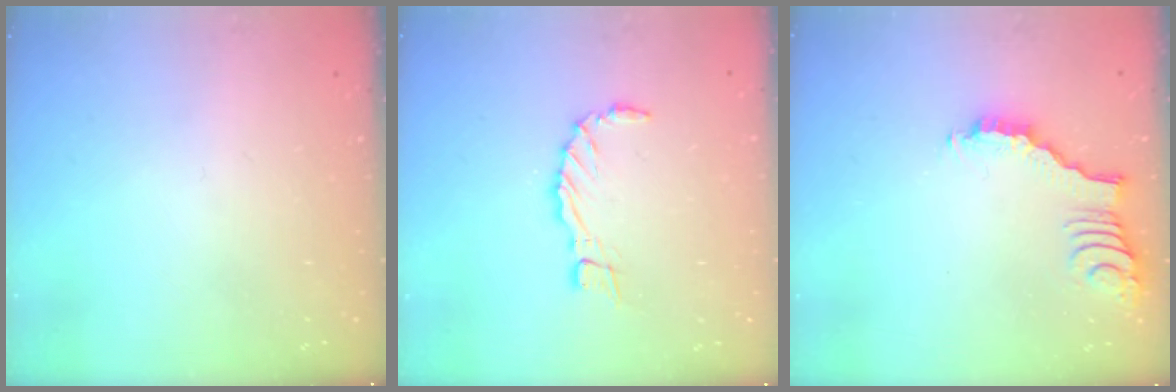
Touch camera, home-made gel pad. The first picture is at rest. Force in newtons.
{"total": 5.8, "press": 5.8, "slide": 0.8}
{"total": 2.6, "press": 2.6, "slide": 0.4}